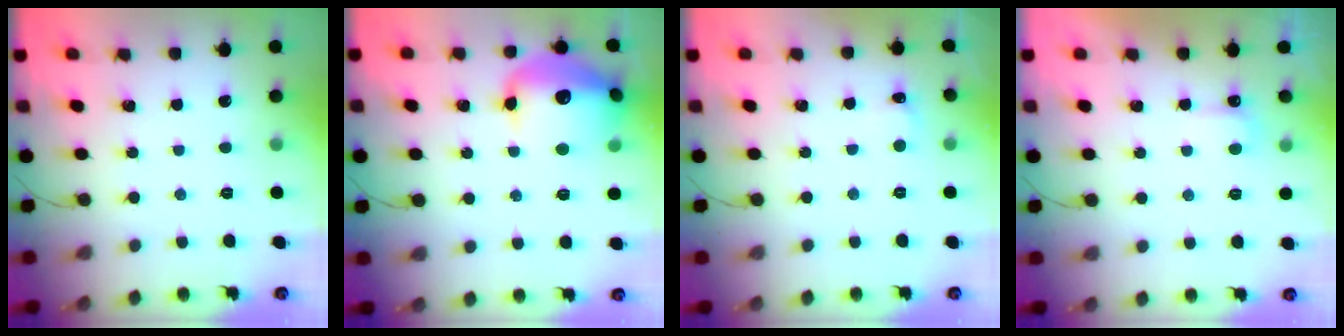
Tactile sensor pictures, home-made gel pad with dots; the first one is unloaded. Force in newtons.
{"total": 18.3, "press": 18.2, "slide": 1.6}
{"total": 4.9, "press": 4.7, "slide": 1.1}
{"total": 3.0, "press": 3.0, "slide": 0.7}